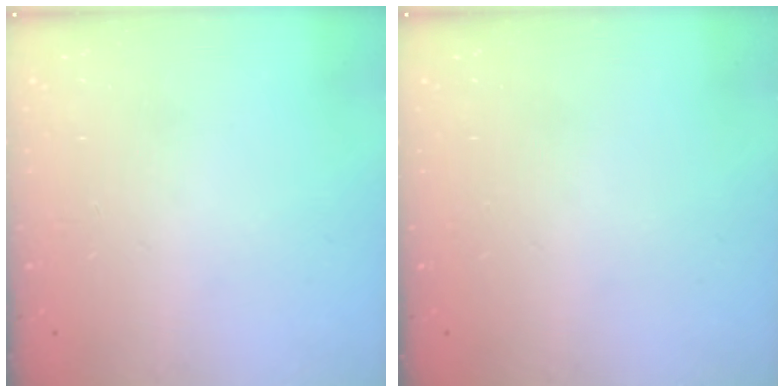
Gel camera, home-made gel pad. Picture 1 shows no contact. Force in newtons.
{"total": 0.0}